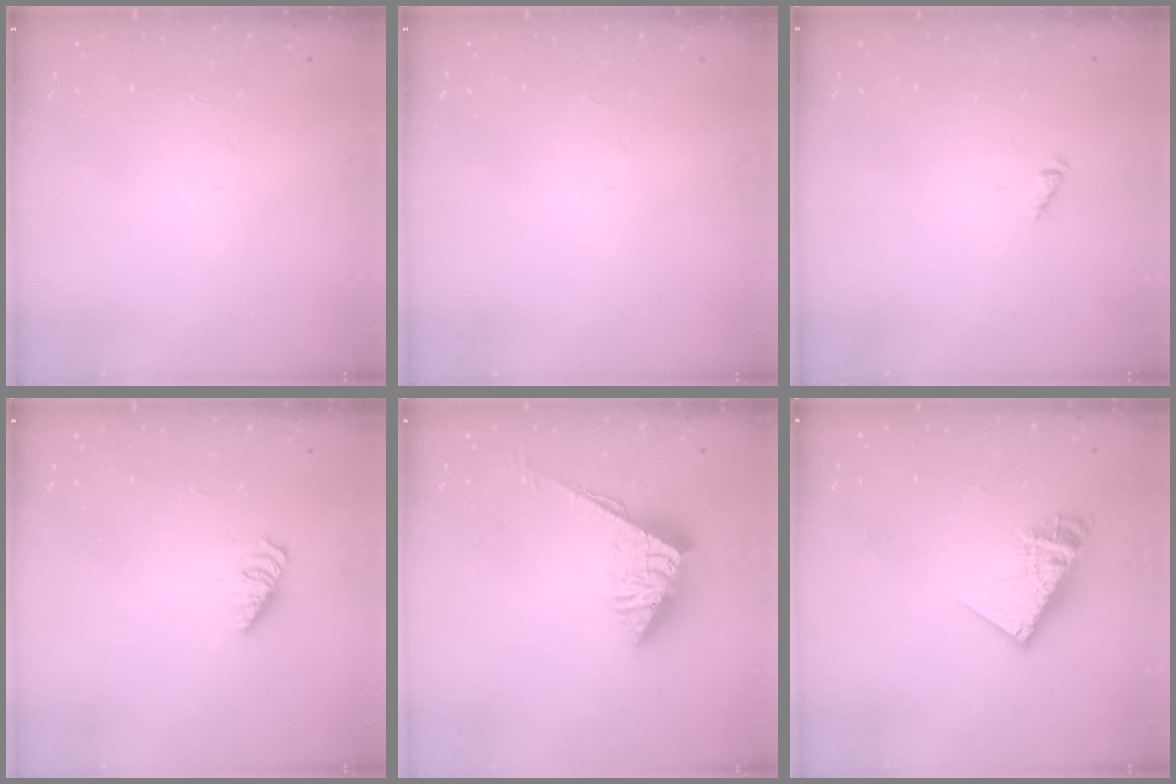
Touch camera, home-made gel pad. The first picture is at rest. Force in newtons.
{"total": 0.0}
{"total": 0.0}
{"total": 2.5, "press": 2.4, "slide": 0.4}
{"total": 6.7, "press": 6.6, "slide": 0.4}
{"total": 13.2, "press": 13.1, "slide": 1.2}